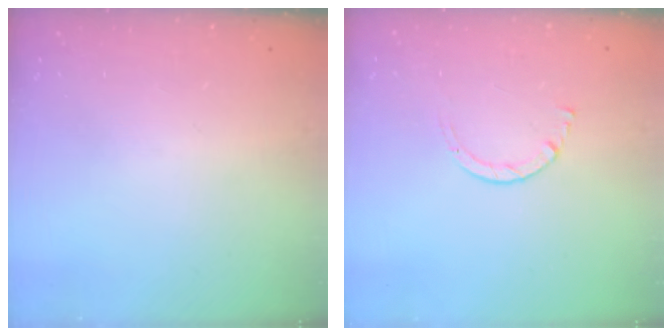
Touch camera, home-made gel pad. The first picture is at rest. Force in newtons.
{"total": 2.7, "press": 2.7, "slide": 0.3}